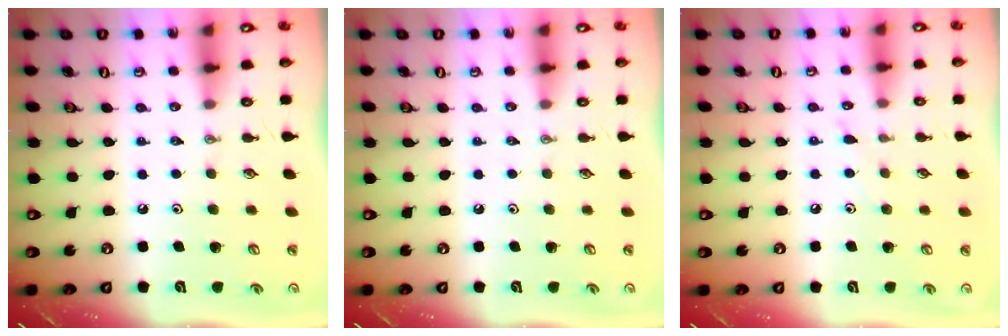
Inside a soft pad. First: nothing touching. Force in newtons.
{"total": 0.0}
{"total": 4.8, "press": 4.7, "slide": 0.6}